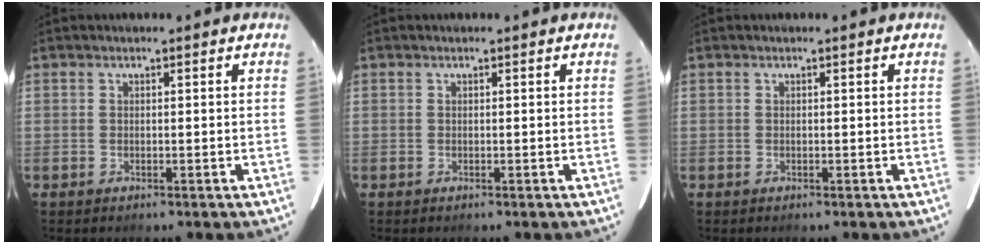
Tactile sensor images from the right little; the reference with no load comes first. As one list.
[{"total": 0.0}, {"total": 0.0}]